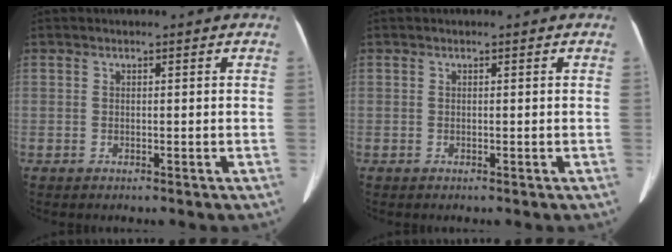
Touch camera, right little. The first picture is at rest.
{"total": 0.0}